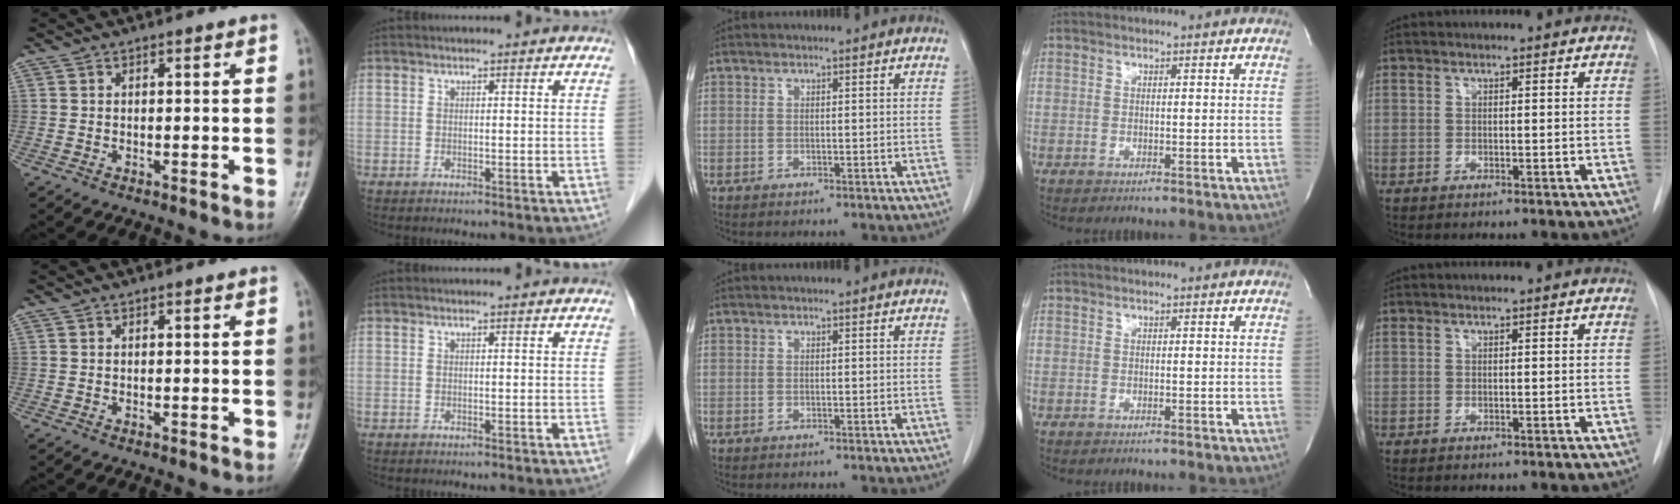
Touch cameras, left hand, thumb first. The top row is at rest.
{}